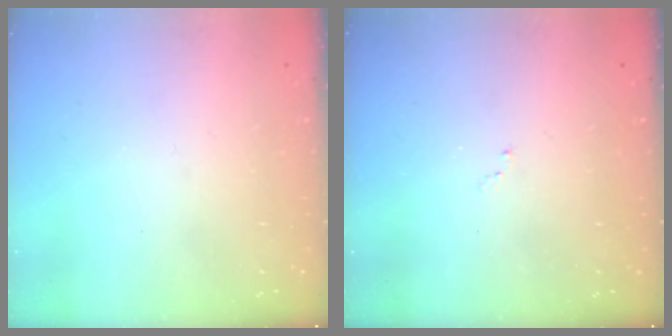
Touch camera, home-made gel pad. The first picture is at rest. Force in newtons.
{"total": 7.6, "press": 7.5, "slide": 1.0}